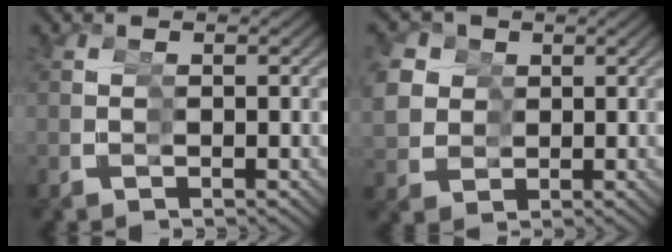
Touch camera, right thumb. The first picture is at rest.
{"total": 5.1, "force": [2.1, 4.5, 0.8], "torque": [-0.038, -0.012, 0.042]}